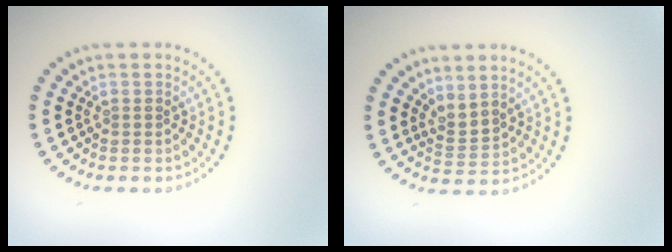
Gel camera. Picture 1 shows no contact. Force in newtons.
{"total": 2.1, "press": 1.4, "slide": 1.6}